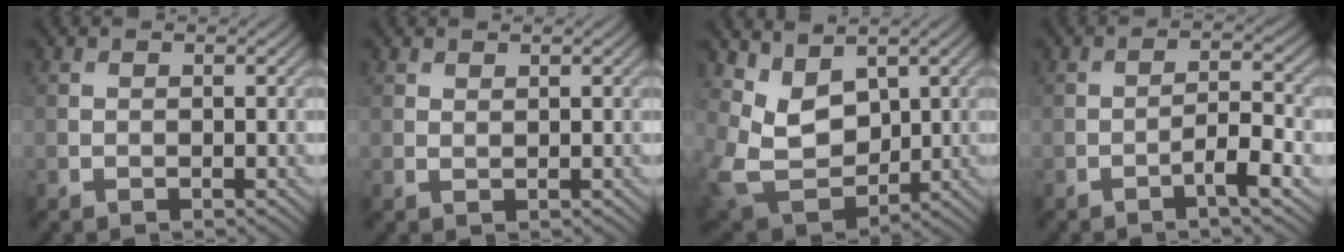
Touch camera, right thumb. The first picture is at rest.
{"total": 0.6, "force": [0.6, 0.1, 0.2], "torque": [-0.004, -0.002, 0.013]}
{"total": 7.0, "force": [3.4, 4.4, 4.2], "torque": [-0.112, -0.016, 0.061]}
{"total": 4.1, "force": [-2.0, 0.7, 3.5], "torque": [-0.061, 0.008, -0.042]}